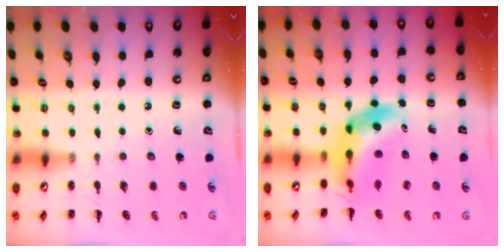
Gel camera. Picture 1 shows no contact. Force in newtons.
{"total": 8.8, "press": 8.3, "slide": 3.0}